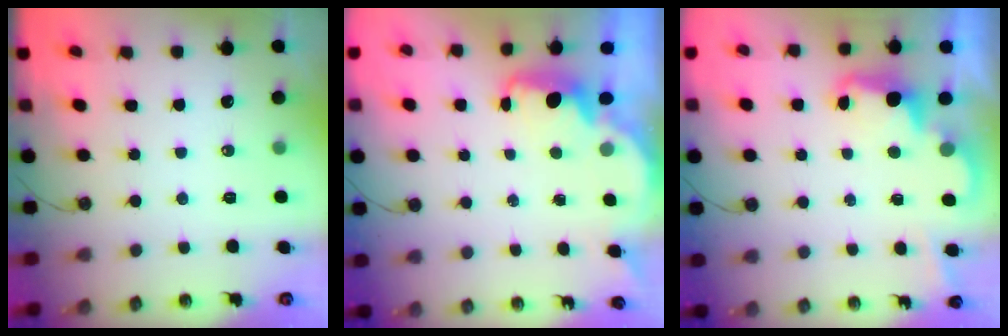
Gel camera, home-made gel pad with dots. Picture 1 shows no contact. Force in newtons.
{"total": 2.2, "press": 2.1, "slide": 0.6}
{"total": 2.6, "press": 2.5, "slide": 0.6}